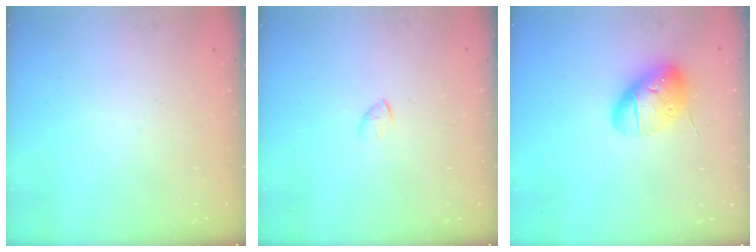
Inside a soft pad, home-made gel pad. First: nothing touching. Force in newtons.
{"total": 1.3, "press": 1.2, "slide": 0.4}
{"total": 12.4, "press": 12.3, "slide": 2.1}